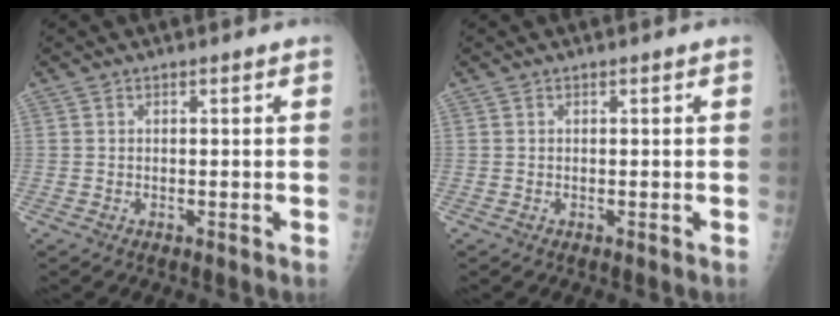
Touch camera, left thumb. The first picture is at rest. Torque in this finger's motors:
{"motor_torque": [0.00, 0.00, -0.06, -0.07, 0.00]}